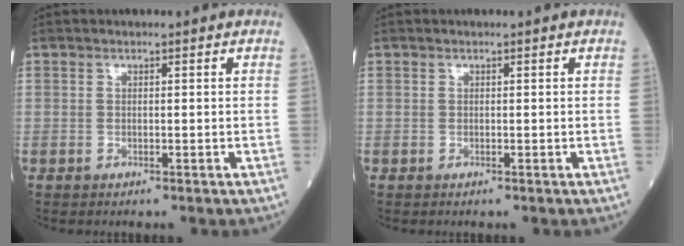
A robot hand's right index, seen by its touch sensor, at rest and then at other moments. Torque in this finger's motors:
{"motor_torque": [0.00, 0.00, 0.00, 0.00]}